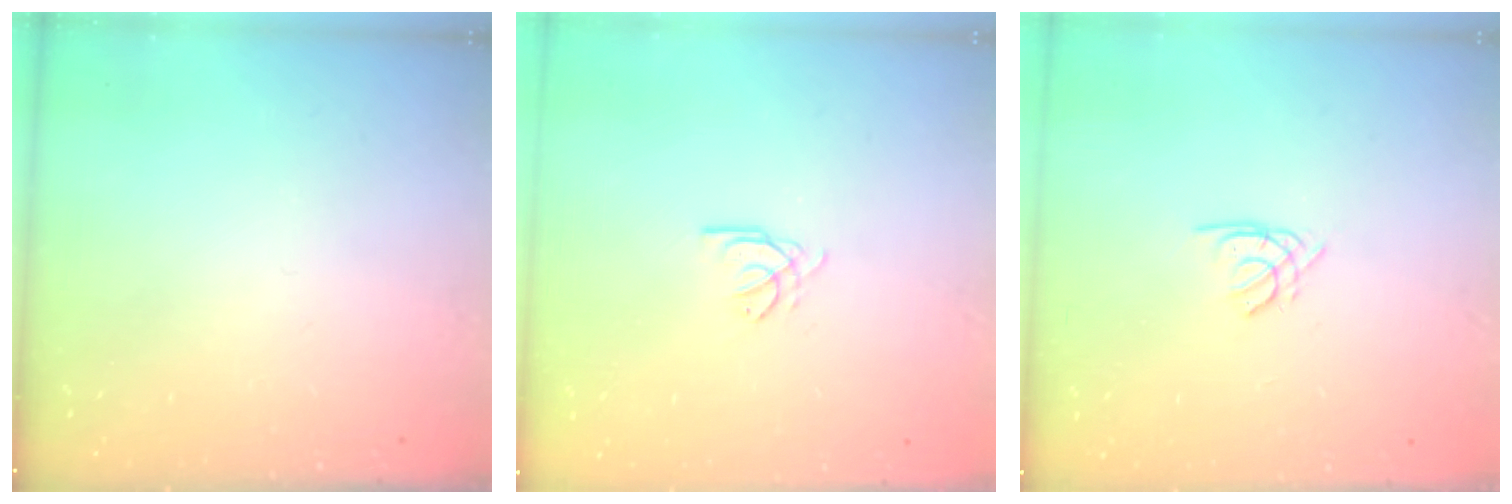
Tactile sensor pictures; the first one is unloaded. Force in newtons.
{"total": 2.4, "press": 2.4, "slide": 0.1}
{"total": 1.4, "press": 1.4, "slide": 0.4}